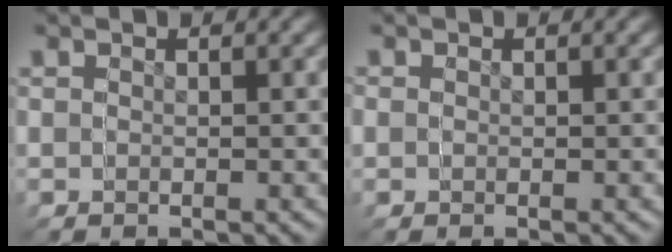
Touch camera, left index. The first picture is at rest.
{"total": 0.5, "force": [-0.2, 0.4, -0.2], "torque": [0.002, -0.005, 0.000]}